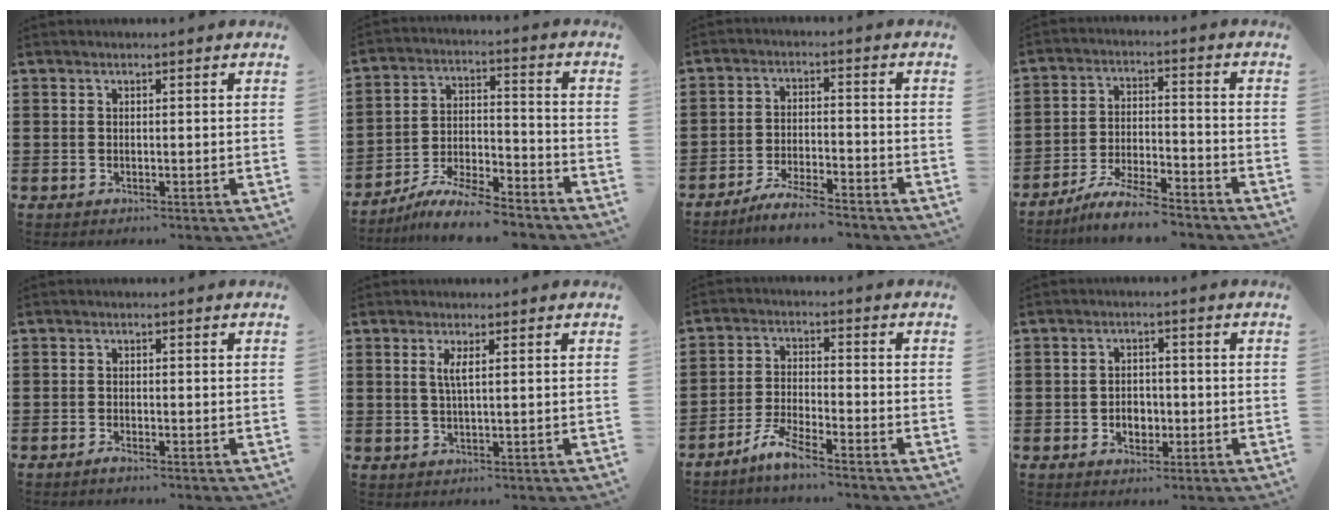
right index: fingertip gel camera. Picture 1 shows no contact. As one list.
[{"total": 9.8, "force": [-8.9, 1.5, 3.8], "torque": [-0.071, 0.023, -0.173]}, {"total": 5.1, "force": [-4.8, 0.1, 1.5], "torque": [-0.034, 0.001, -0.096]}, {"total": 6.6, "force": [-6.1, 0.3, 2.5], "torque": [-0.060, -0.002, -0.119]}, {"total": 1.0, "force": [-0.9, -0.1, 0.5], "torque": [-0.011, -0.007, -0.015]}, {"total": 2.2, "force": [0.6, 0.2, 2.1], "torque": [-0.044, 0.000, 0.009]}, {"total": 4.8, "force": [-4.2, 0.1, 2.3], "torque": [-0.061, -0.007, -0.084]}, {"total": 3.0, "force": [-1.0, 2.4, 1.7], "torque": [-0.029, 0.001, -0.022]}]